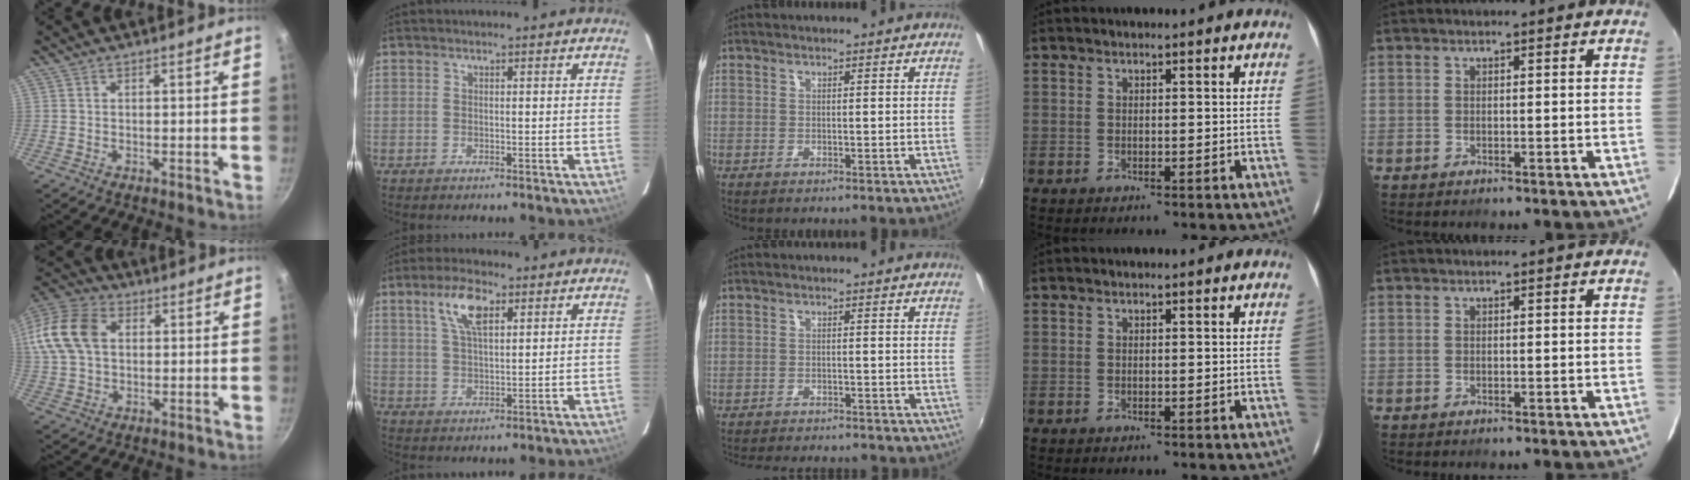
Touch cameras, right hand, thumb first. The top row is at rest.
{"thumb": {"total": 18.4, "force": [3.9, 13.4, 12.0], "torque": [-0.269, 0.032, 0.062]}, "index": {"total": 7.3, "force": [3.6, 2.8, 5.7], "torque": [-0.106, 0.013, 0.070]}, "middle": {"total": 10.8, "force": [-9.8, 2.5, 4.0], "torque": [-0.094, -0.018, -0.141]}}